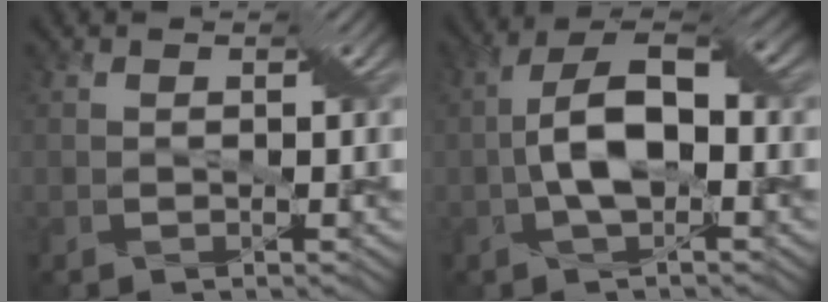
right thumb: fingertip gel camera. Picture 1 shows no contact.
{"total": 7.5, "force": [-0.7, 3.6, 6.6], "torque": [-0.129, 0.013, -0.015]}